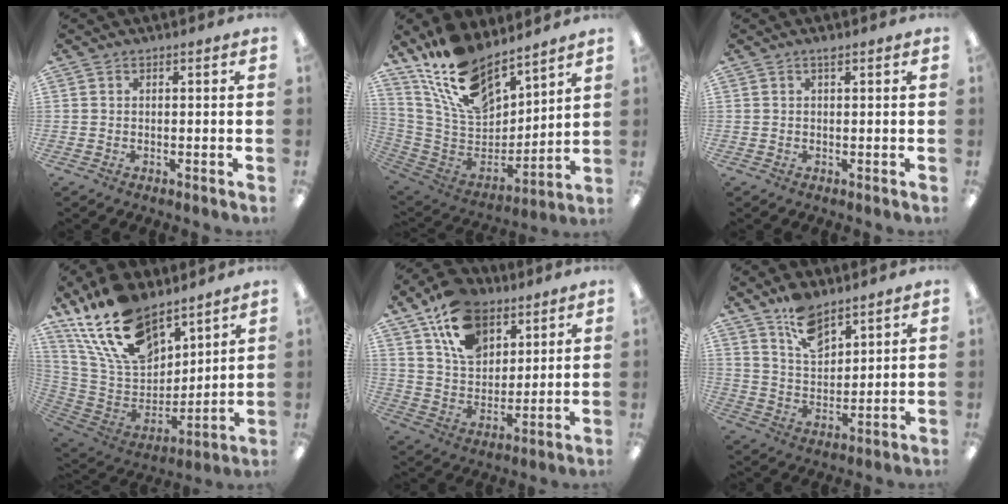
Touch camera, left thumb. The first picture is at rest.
{"total": 17.6, "force": [13.9, 7.6, 7.6], "torque": [-0.158, -0.086, 0.257]}
{"total": 1.0, "force": [0.6, 0.2, 0.7], "torque": [-0.007, -0.002, 0.009]}
{"total": 21.1, "force": [14.9, 11.0, 10.1], "torque": [-0.213, -0.075, 0.275]}
{"total": 15.9, "force": [9.9, 10.4, 6.9], "torque": [-0.120, -0.038, 0.187]}
{"total": 10.0, "force": [7.6, 4.8, 4.3], "torque": [-0.069, -0.042, 0.137]}